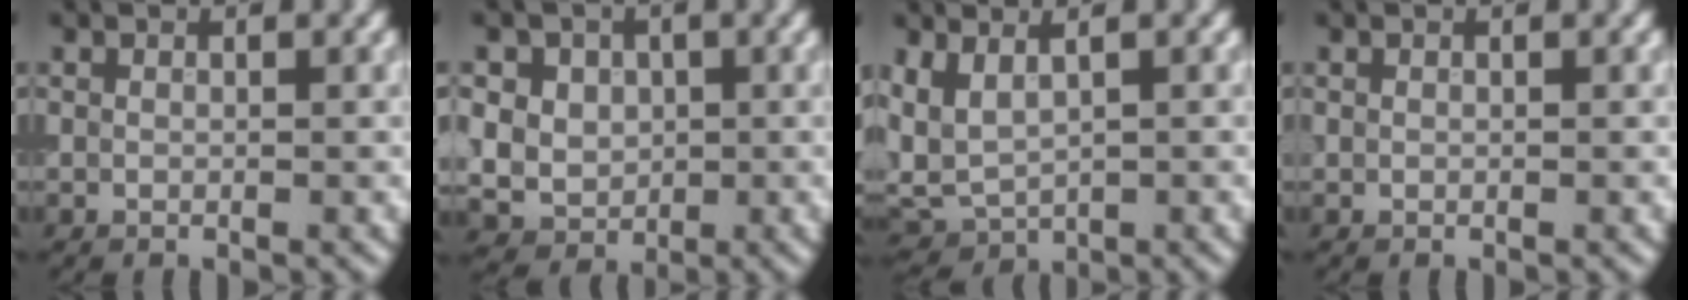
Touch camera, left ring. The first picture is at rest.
{"total": 6.7, "force": [1.7, 5.7, 3.1], "torque": [-0.058, 0.024, 0.017]}
{"total": 3.2, "force": [0.9, 1.7, 2.5], "torque": [-0.068, -0.004, 0.021]}
{"total": 0.0}